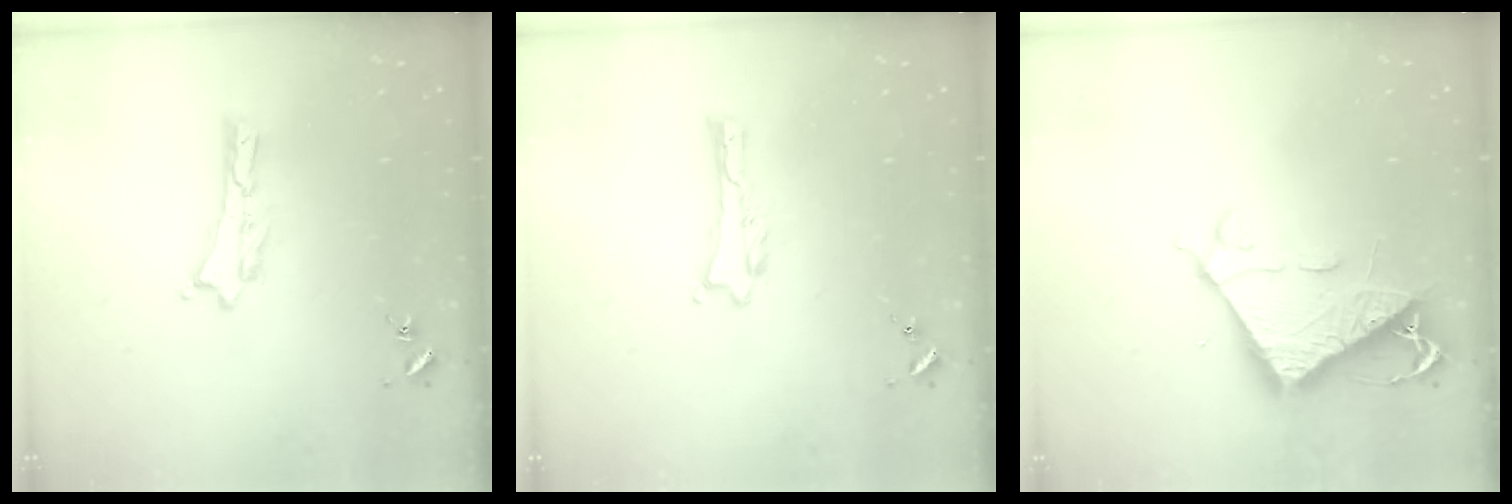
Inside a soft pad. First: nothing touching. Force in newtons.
{"total": 0.0}
{"total": 7.5, "press": 7.5, "slide": 0.1}